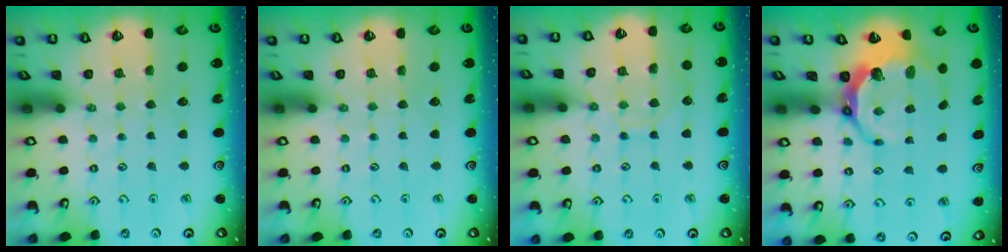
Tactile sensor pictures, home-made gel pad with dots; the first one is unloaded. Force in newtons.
{"total": 0.0}
{"total": 8.6, "press": 8.6, "slide": 0.6}
{"total": 8.1, "press": 6.8, "slide": 4.5}